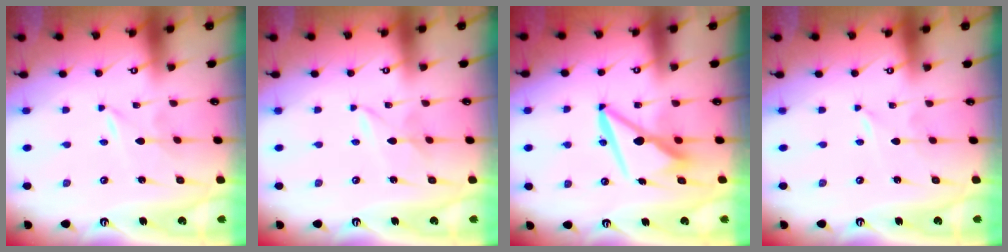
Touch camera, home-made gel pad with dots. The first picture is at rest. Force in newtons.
{"total": 2.4, "press": 2.3, "slide": 0.3}
{"total": 9.1, "press": 8.9, "slide": 1.7}
{"total": 0.0}